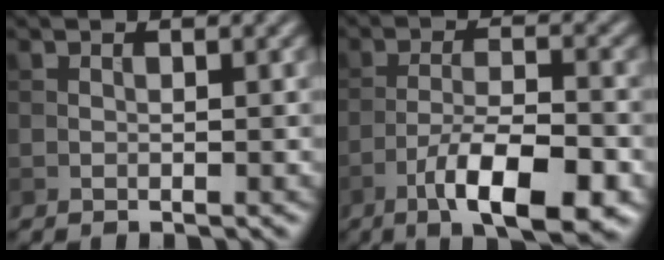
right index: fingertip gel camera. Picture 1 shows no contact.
{"total": 8.7, "force": [-4.9, 2.4, 6.7], "torque": [-0.111, 0.002, -0.082]}